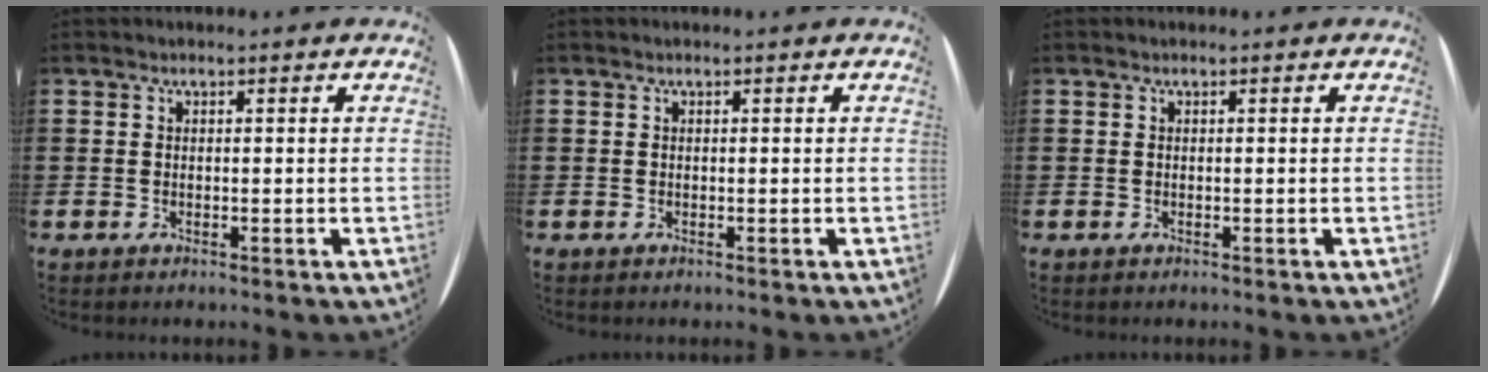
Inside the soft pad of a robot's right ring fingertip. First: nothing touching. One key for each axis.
{"total": 0.0}
{"total": 0.0}